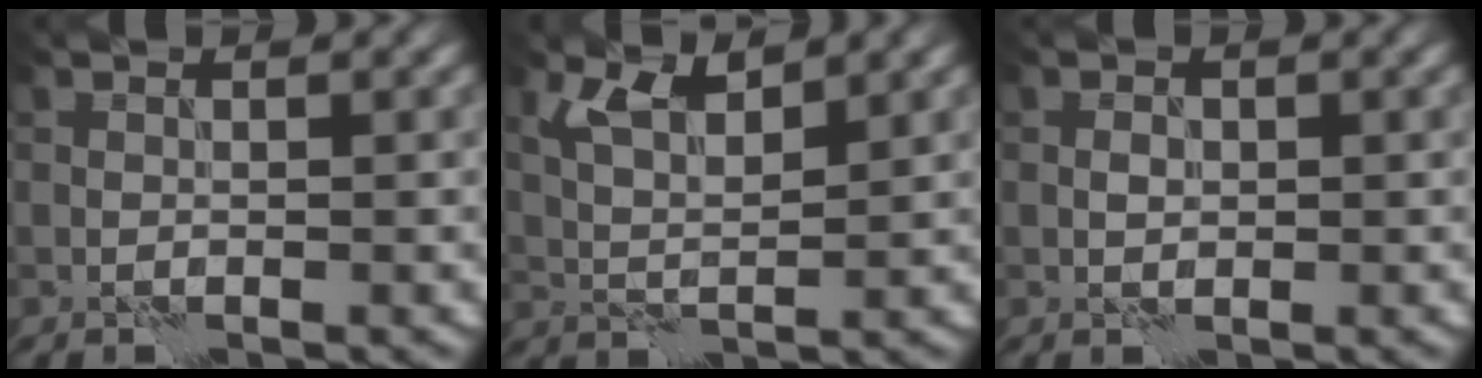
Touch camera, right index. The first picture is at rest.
{"total": 3.8, "force": [2.3, 1.2, 2.8], "torque": [-0.064, 0.002, 0.045]}
{"total": 1.0, "force": [0.0, 0.7, 0.7], "torque": [-0.011, 0.003, -0.003]}